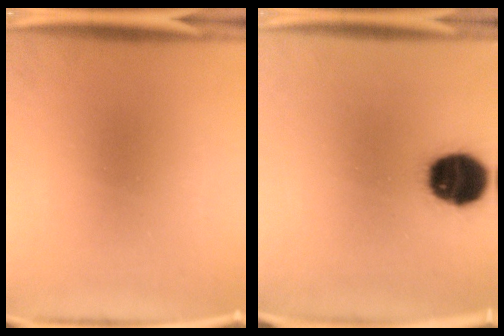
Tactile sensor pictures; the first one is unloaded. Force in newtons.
{"total": 15.5}